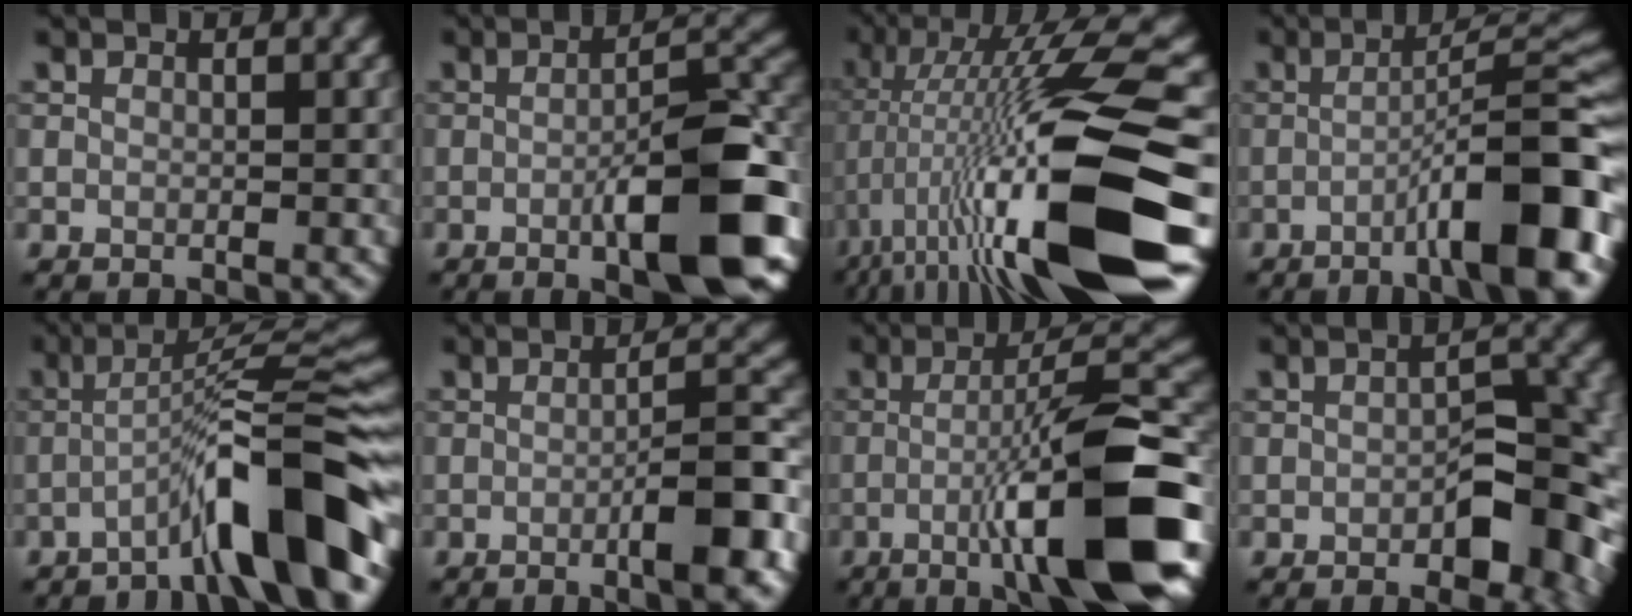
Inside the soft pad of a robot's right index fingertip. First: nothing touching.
{"total": 9.0, "force": [-3.1, 2.0, 8.2], "torque": [-0.113, 0.012, -0.054]}
{"total": 17.0, "force": [-4.2, 2.9, 16.2], "torque": [-0.280, 0.014, -0.064]}
{"total": 10.5, "force": [-4.2, 1.7, 9.4], "torque": [-0.119, 0.023, -0.069]}
{"total": 9.8, "force": [-4.9, 1.2, 8.4], "torque": [-0.119, 0.027, -0.087]}
{"total": 6.2, "force": [-2.1, 1.0, 5.8], "torque": [-0.076, 0.015, -0.037]}
{"total": 13.3, "force": [-4.2, 2.1, 12.4], "torque": [-0.180, 0.011, -0.066]}
{"total": 6.8, "force": [-2.2, 3.1, 5.7], "torque": [-0.064, 0.007, -0.033]}